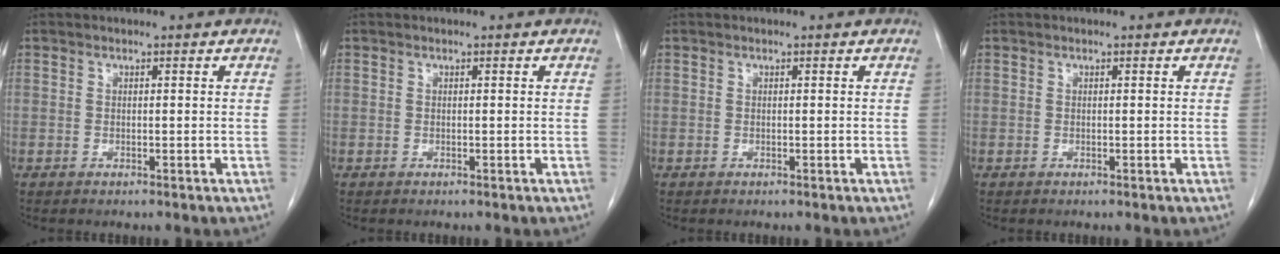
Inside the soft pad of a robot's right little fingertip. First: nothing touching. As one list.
[{"total": 0.0}, {"total": 0.0}, {"total": 0.0}]